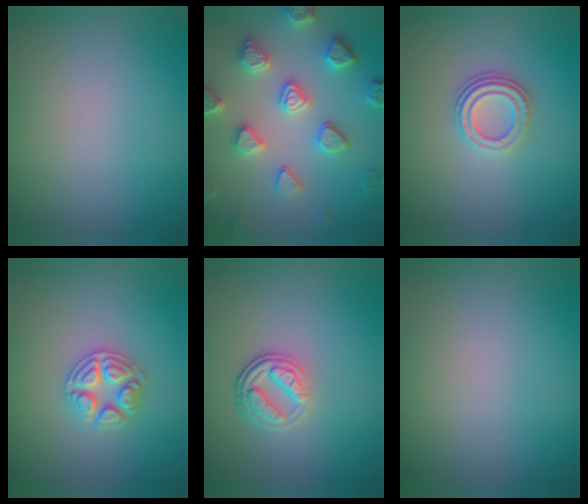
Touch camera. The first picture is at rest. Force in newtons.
{"total": 5.4, "press": 4.9, "slide": 2.4}
{"total": 3.2, "press": 2.4, "slide": 2.2}
{"total": 2.9, "press": 2.8, "slide": 0.4}
{"total": 3.6, "press": 2.7, "slide": 2.4}
{"total": 0.0}